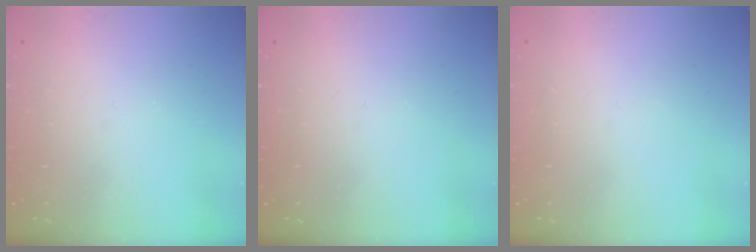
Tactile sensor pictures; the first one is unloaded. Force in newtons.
{"total": 0.0}
{"total": 1.8, "press": 1.7, "slide": 0.1}